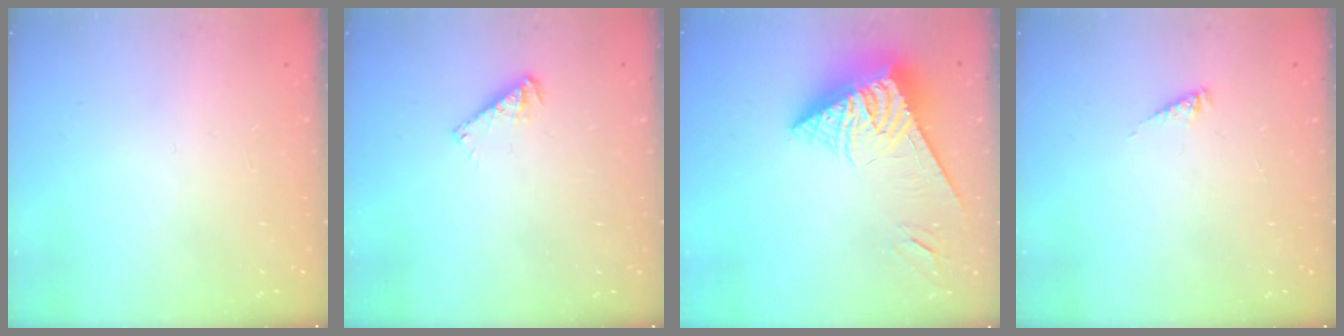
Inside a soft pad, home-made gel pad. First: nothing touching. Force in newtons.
{"total": 4.2, "press": 4.2, "slide": 0.3}
{"total": 8.6, "press": 8.5, "slide": 0.9}
{"total": 1.7, "press": 1.6, "slide": 0.3}